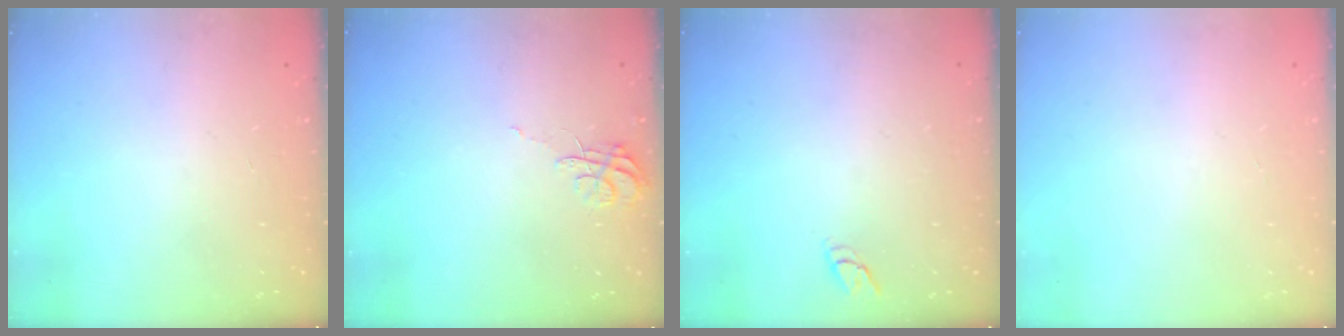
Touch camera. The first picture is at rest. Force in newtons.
{"total": 6.1, "press": 6.0, "slide": 0.5}
{"total": 3.7, "press": 3.7, "slide": 0.3}
{"total": 0.0}